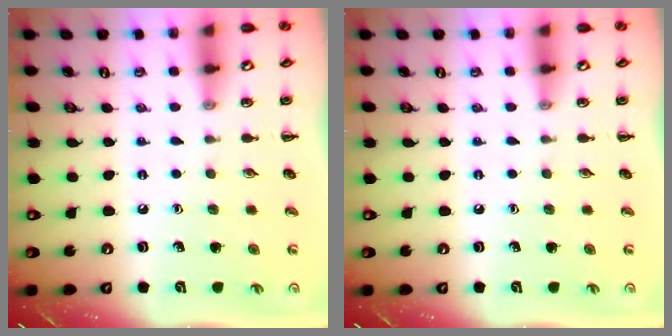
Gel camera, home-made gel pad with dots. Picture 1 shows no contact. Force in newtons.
{"total": 0.0}